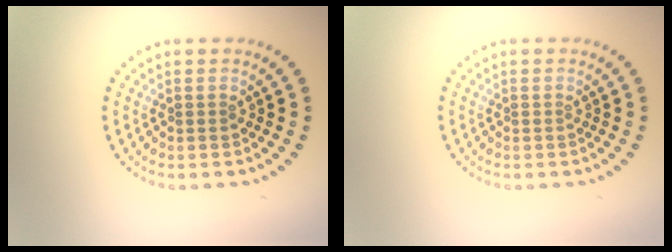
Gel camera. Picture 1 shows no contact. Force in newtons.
{"total": 0.0}